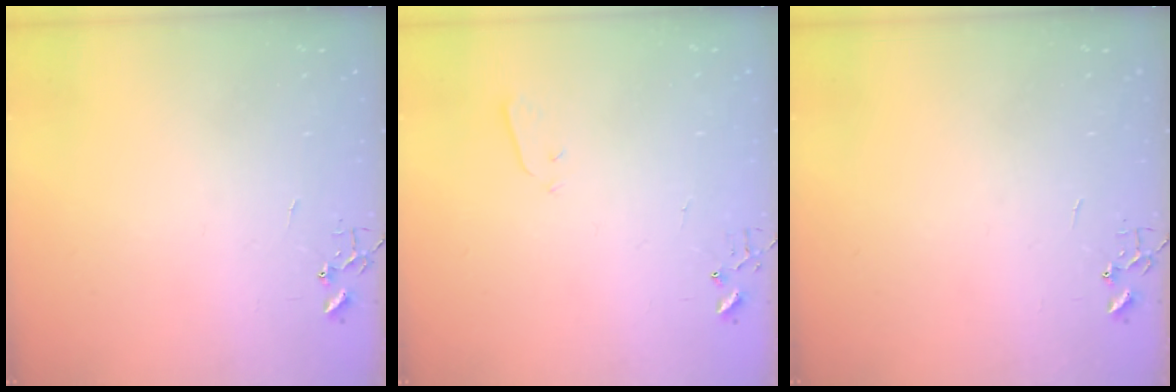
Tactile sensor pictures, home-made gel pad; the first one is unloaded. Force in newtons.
{"total": 3.2, "press": 3.1, "slide": 0.8}
{"total": 0.0}